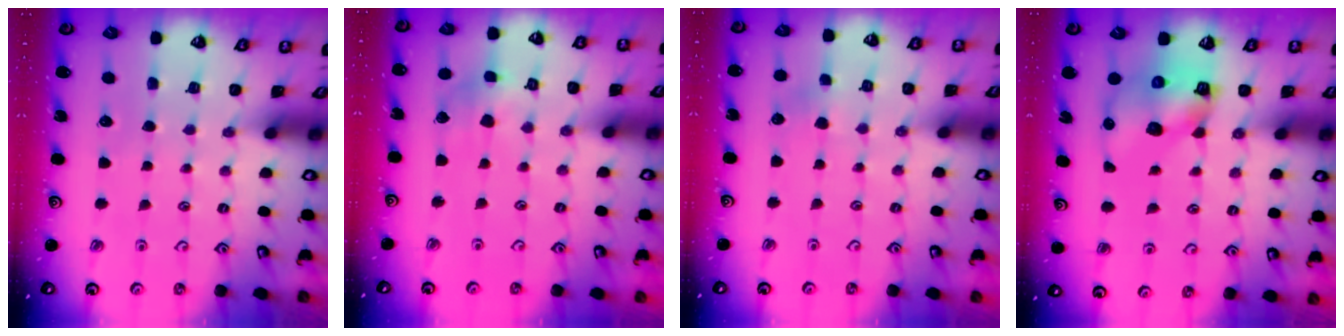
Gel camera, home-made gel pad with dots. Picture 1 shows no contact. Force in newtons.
{"total": 5.5, "press": 5.5, "slide": 0.5}
{"total": 3.2, "press": 3.2, "slide": 0.3}
{"total": 10.3, "press": 10.3, "slide": 0.9}